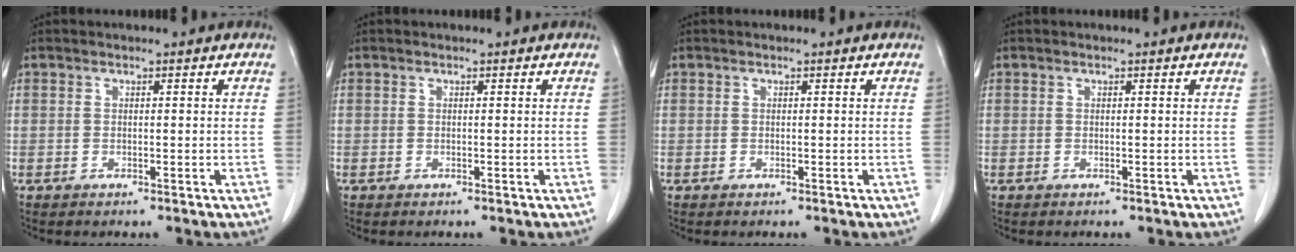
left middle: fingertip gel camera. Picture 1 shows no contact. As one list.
[{"total": 0.0}, {"total": 0.0}, {"total": 0.0}]